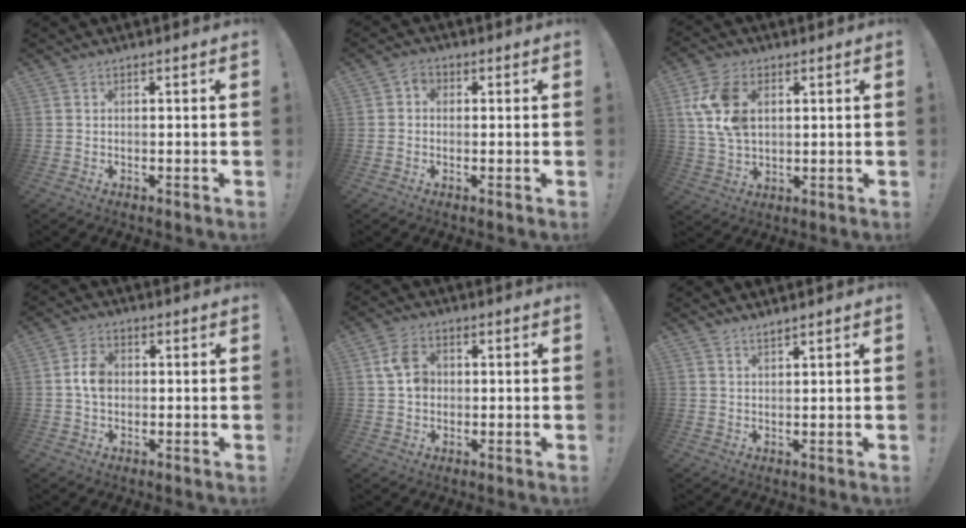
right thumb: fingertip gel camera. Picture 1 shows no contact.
{"total": 2.2, "force": [-0.4, 1.9, 1.0], "torque": [-0.016, 0.011, -0.008]}
{"total": 12.5, "force": [3.5, 8.2, 8.7], "torque": [-0.172, -0.001, 0.068]}
{"total": 5.6, "force": [0.0, 4.0, 4.0], "torque": [-0.068, 0.009, -0.002]}
{"total": 6.7, "force": [0.9, 5.3, 4.0], "torque": [-0.067, 0.009, 0.018]}
{"total": 1.7, "force": [1.6, 0.0, 0.6], "torque": [-0.013, -0.008, 0.030]}